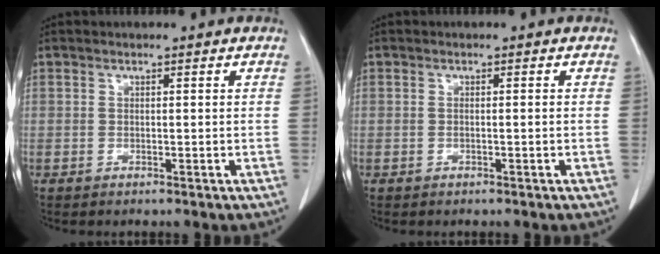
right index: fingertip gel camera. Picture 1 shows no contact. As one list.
[{"total": 0.6, "force": [-0.1, 0.1, 0.6], "torque": [-0.016, 0.000, 0.001]}]